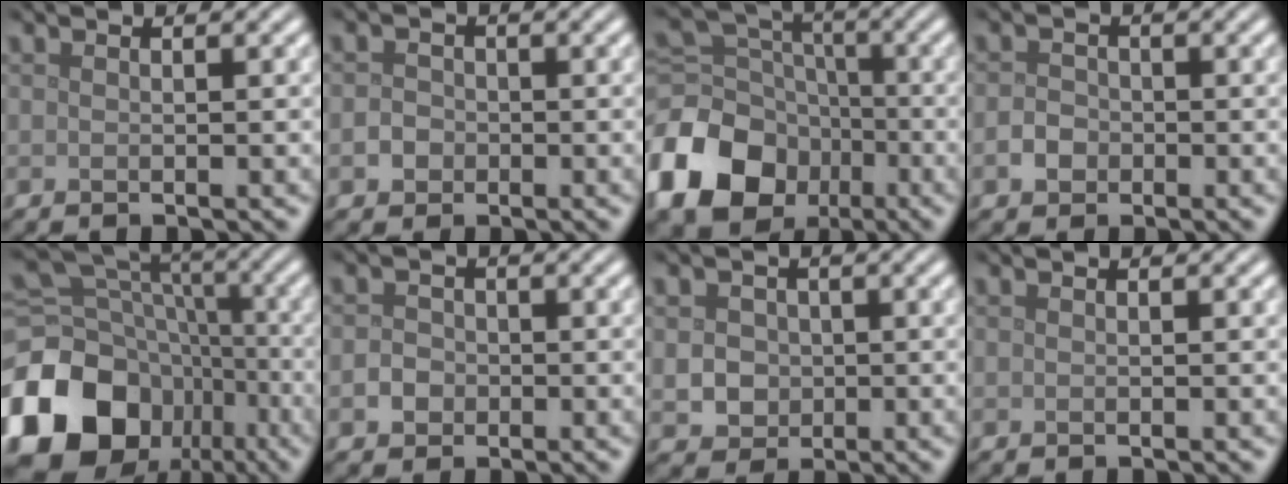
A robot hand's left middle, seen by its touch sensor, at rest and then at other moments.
{"total": 1.6, "force": [-0.4, 1.4, 0.6], "torque": [0.001, 0.000, -0.014]}
{"total": 14.7, "force": [-6.7, 11.3, 6.6], "torque": [-0.182, -0.030, -0.125]}
{"total": 1.7, "force": [-0.6, 1.4, 0.7], "torque": [-0.010, 0.001, -0.016]}
{"total": 17.5, "force": [-7.8, 13.7, 7.6], "torque": [-0.195, -0.018, -0.124]}
{"total": 1.7, "force": [-0.5, 1.5, 0.6], "torque": [0.000, 0.000, -0.015]}
{"total": 3.1, "force": [0.1, 2.8, 1.2], "torque": [-0.016, 0.004, -0.002]}
{"total": 0.0}